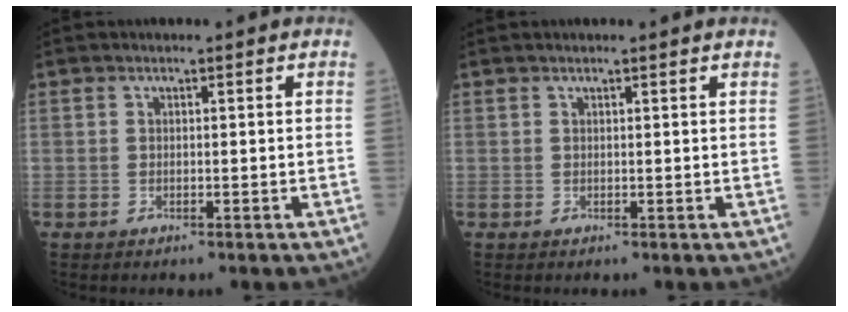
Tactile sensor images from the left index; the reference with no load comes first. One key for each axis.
{"total": 1.3, "fx": 1.2, "fy": -0.2, "fz": 0.5, "tx": -0.018, "ty": 0.008, "tz": 0.019}